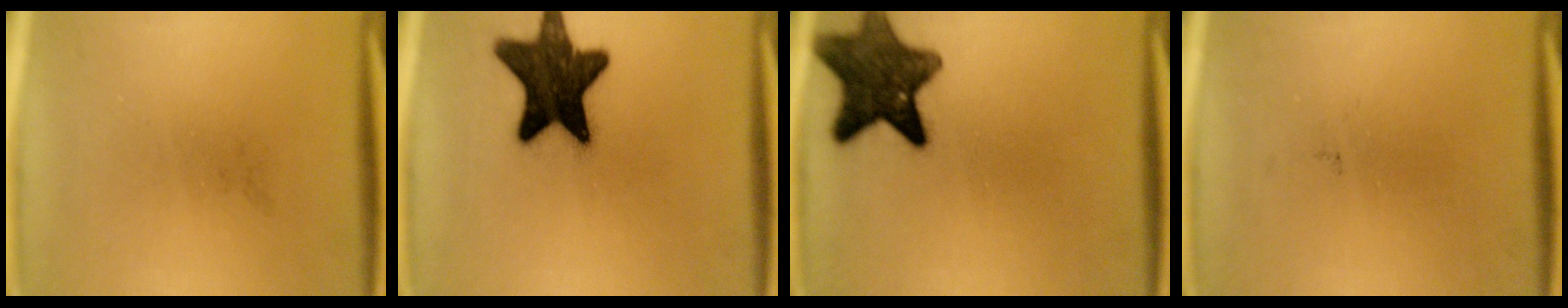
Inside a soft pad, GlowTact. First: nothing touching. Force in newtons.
{"total": 16.1}
{"total": 11.1}
{"total": 0.0}